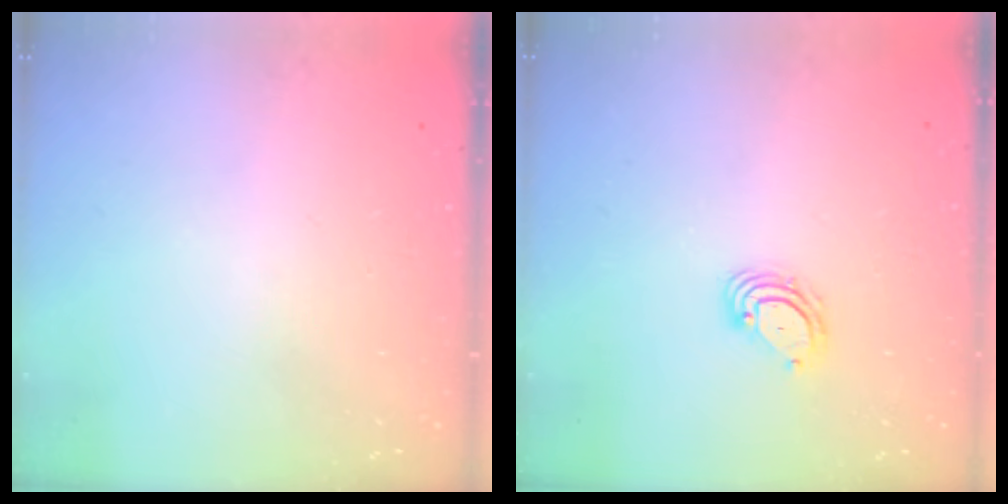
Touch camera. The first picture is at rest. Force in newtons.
{"total": 5.0, "press": 4.9, "slide": 0.4}